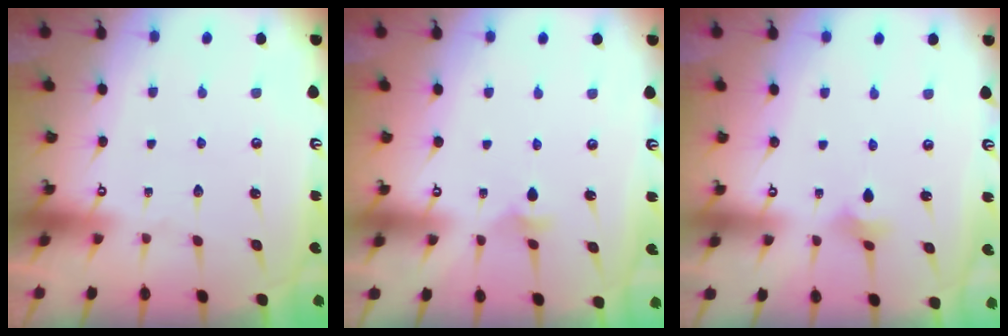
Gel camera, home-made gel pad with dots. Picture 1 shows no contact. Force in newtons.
{"total": 2.7, "press": 2.6, "slide": 0.6}
{"total": 2.8, "press": 2.7, "slide": 0.6}